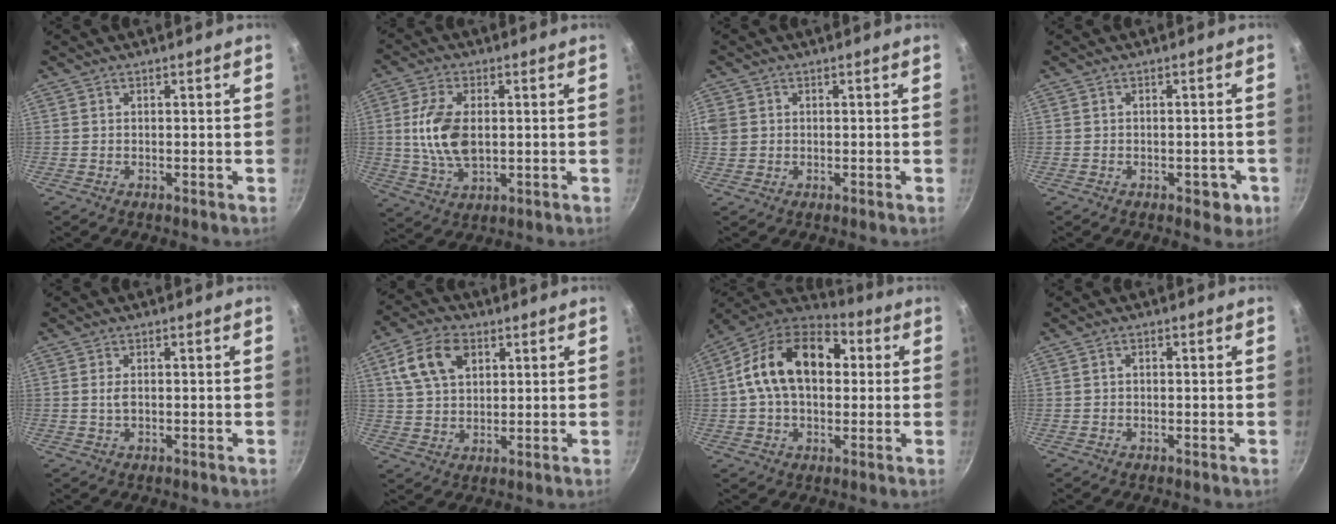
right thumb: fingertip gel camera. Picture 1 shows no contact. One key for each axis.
{"total": 10.9, "fx": 0.8, "fy": 6.0, "fz": 9.1, "tx": -0.185, "ty": -0.005, "tz": 0.021}
{"total": 4.3, "fx": 0.6, "fy": 3.8, "fz": 1.9, "tx": -0.046, "ty": 0.007, "tz": 0.019}
{"total": 3.5, "fx": -1.6, "fy": 2.0, "fz": 2.4, "tx": -0.012, "ty": 0.008, "tz": -0.018}
{"total": 1.7, "fx": 0.1, "fy": 0.9, "fz": 1.4, "tx": -0.029, "ty": -0.002, "tz": 0.003}
{"total": 10.8, "fx": 4.2, "fy": 7.0, "fz": 7.1, "tx": -0.120, "ty": 0.001, "tz": 0.077}
{"total": 19.3, "fx": 2.9, "fy": 12.4, "fz": 14.5, "tx": -0.236, "ty": 0.030, "tz": 0.040}
{"total": 0.9, "fx": 0.0, "fy": 0.6, "fz": 0.6, "tx": -0.007, "ty": 0.003, "tz": -0.001}